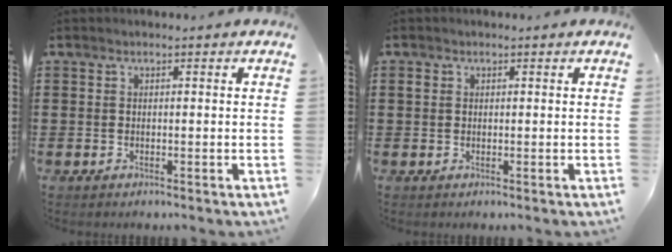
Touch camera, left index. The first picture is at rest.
{"total": 1.0, "force": [0.2, 0.8, 0.5], "torque": [-0.013, 0.006, 0.003]}